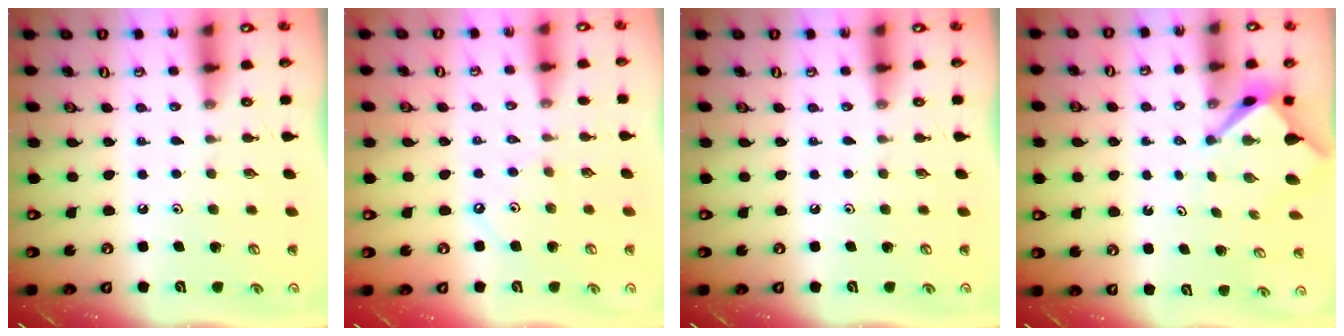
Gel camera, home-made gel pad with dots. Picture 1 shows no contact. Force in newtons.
{"total": 2.5, "press": 2.5, "slide": 0.5}
{"total": 0.0}
{"total": 3.4, "press": 3.4, "slide": 0.3}